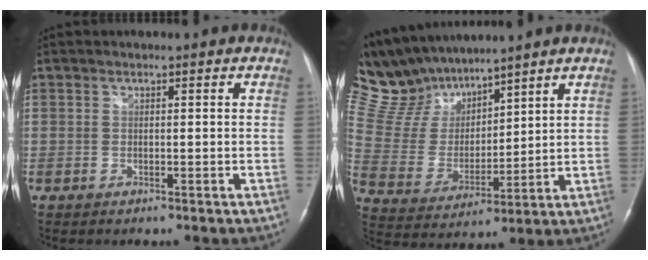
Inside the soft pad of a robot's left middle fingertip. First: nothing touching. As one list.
[{"total": 13.0, "force": [11.7, 4.0, 3.8], "torque": [-0.101, 0.022, 0.242]}]